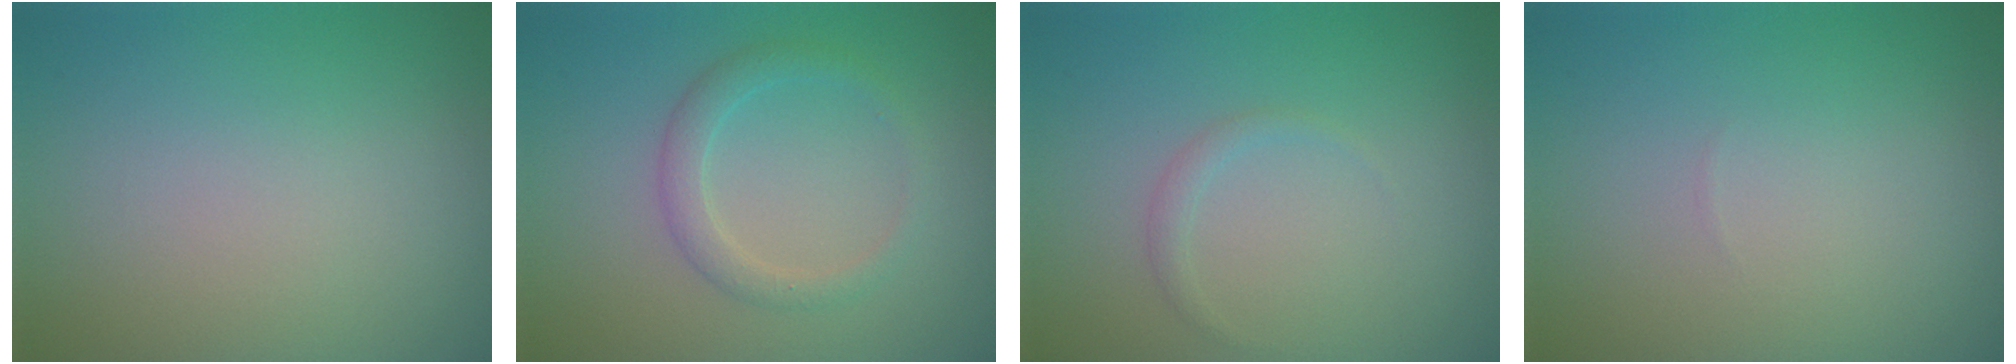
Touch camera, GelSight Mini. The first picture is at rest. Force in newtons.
{"total": 2.1, "press": 2.1, "slide": 0.1}
{"total": 0.8, "press": 0.8, "slide": 0.1}
{"total": 0.0}